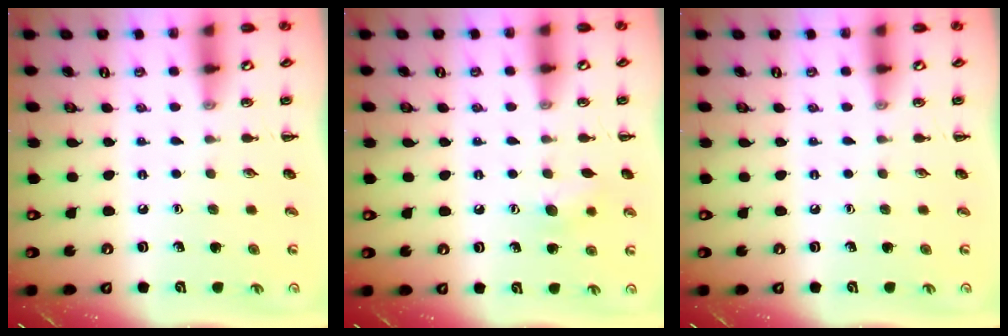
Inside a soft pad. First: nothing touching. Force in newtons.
{"total": 7.0, "press": 6.8, "slide": 1.7}
{"total": 0.0}